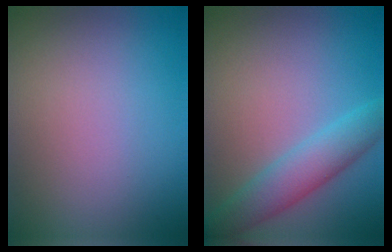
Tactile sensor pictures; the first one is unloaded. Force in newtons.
{"total": 4.4, "press": 4.4, "slide": 0.2}